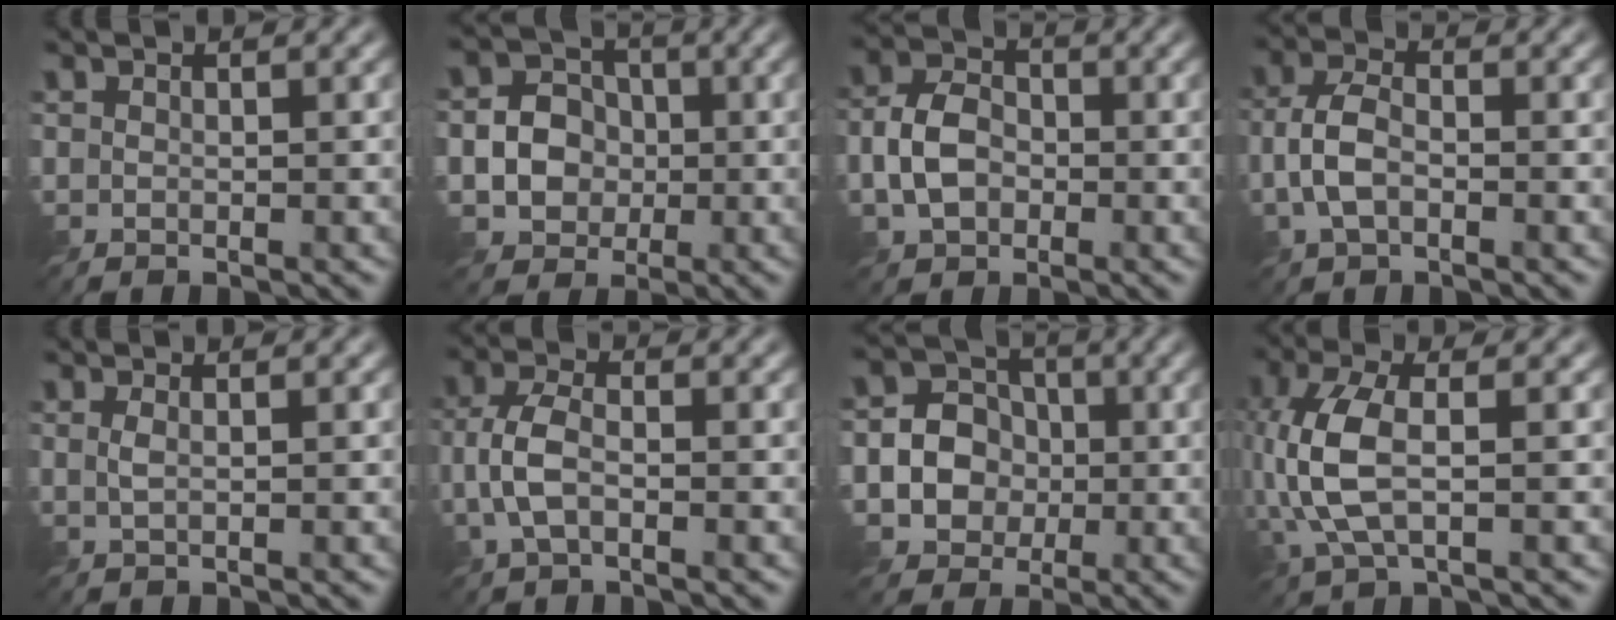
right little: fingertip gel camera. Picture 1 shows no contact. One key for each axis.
{"total": 4.5, "fx": -1.0, "fy": 3.9, "fz": 2.0, "tx": -0.025, "ty": 0.000, "tz": -0.033}
{"total": 4.6, "fx": -1.3, "fy": 3.3, "fz": 2.9, "tx": -0.059, "ty": 0.003, "tz": -0.030}
{"total": 3.9, "fx": -1.3, "fy": 2.2, "fz": 2.9, "tx": -0.066, "ty": 0.004, "tz": -0.032}
{"total": 0.9, "fx": -0.1, "fy": 0.3, "fz": 0.9, "tx": -0.018, "ty": -0.001, "tz": -0.003}
{"total": 3.9, "fx": -1.3, "fy": 2.0, "fz": 3.1, "tx": -0.076, "ty": 0.004, "tz": -0.031}
{"total": 5.7, "fx": -1.0, "fy": 5.1, "fz": 2.2, "tx": -0.023, "ty": 0.008, "tz": -0.035}
{"total": 6.6, "fx": -0.7, "fy": 3.3, "fz": 5.7, "tx": -0.146, "ty": 0.004, "tz": -0.017}